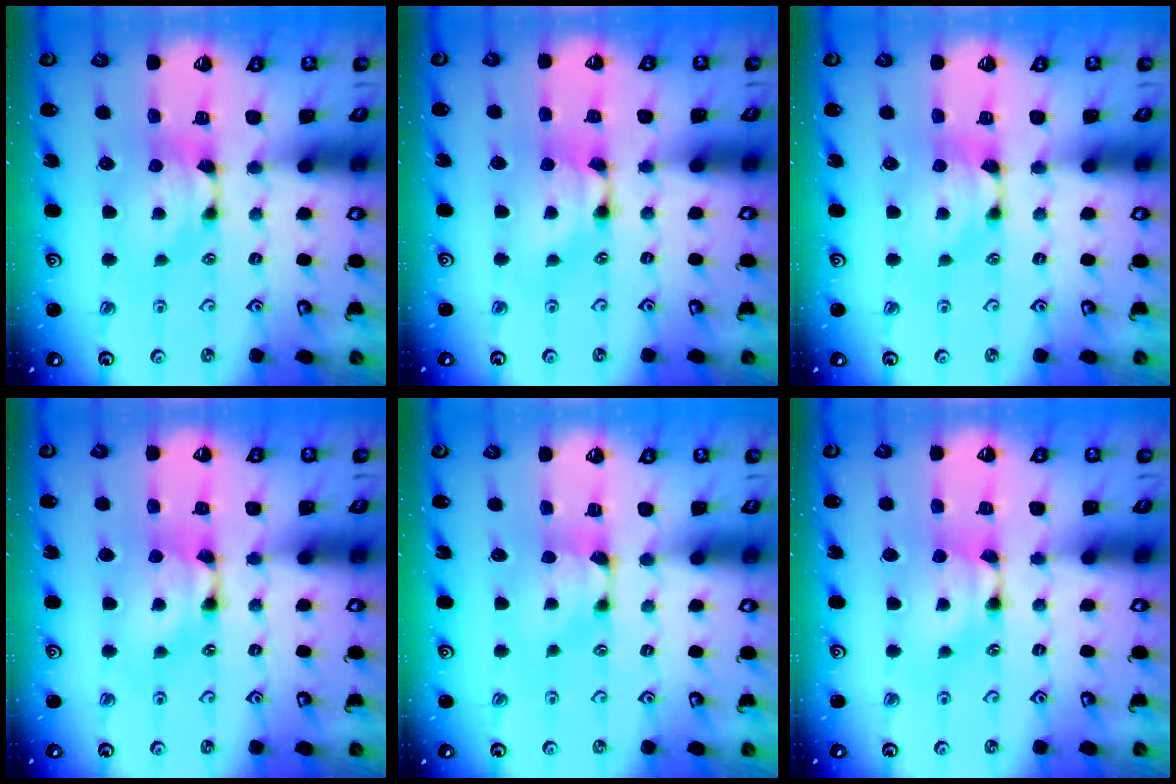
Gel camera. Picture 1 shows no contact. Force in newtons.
{"total": 1.8, "press": 1.8, "slide": 0.2}
{"total": 0.0}
{"total": 1.8, "press": 1.8, "slide": 0.1}
{"total": 0.6, "press": 0.4, "slide": 0.4}
{"total": 1.8, "press": 1.7, "slide": 0.1}